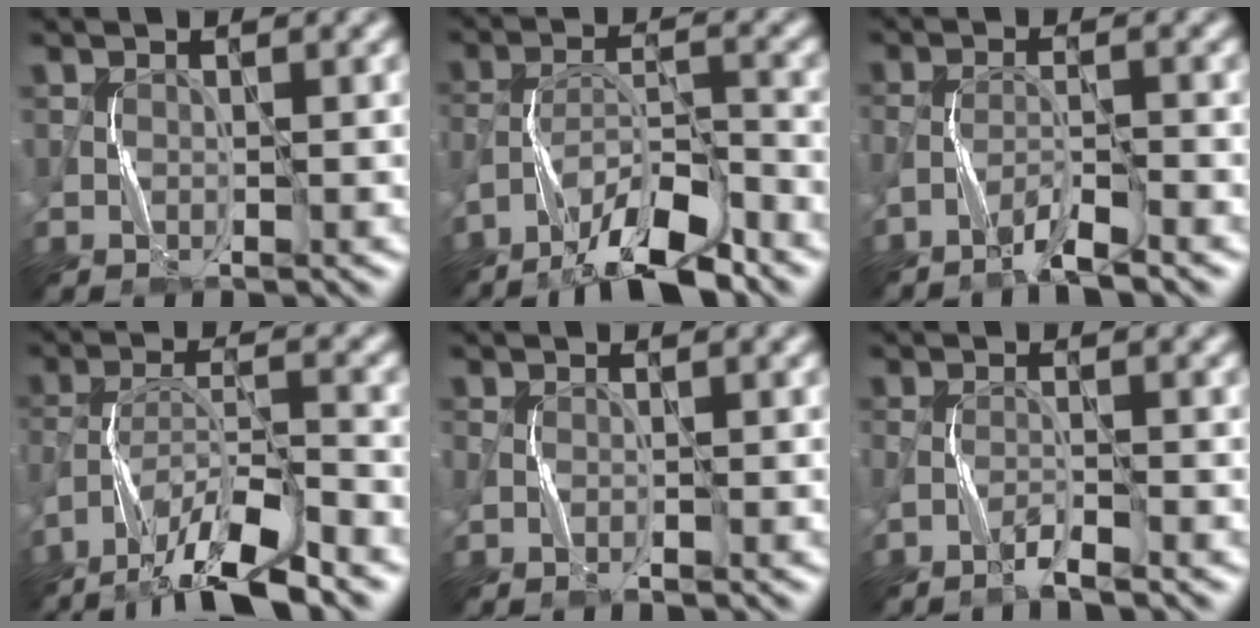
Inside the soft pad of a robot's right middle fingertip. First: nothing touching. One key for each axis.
{"total": 8.5, "fx": -6.6, "fy": 1.9, "fz": 5.0, "tx": -0.086, "ty": 0.006, "tz": -0.121}
{"total": 3.2, "fx": -2.4, "fy": 0.2, "fz": 2.1, "tx": -0.042, "ty": 0.005, "tz": -0.054}
{"total": 10.5, "fx": -8.3, "fy": 2.1, "fz": 6.1, "tx": -0.111, "ty": -0.001, "tz": -0.144}
{"total": 1.0, "fx": -0.5, "fy": 0.4, "fz": 0.8, "tx": -0.022, "ty": 0.001, "tz": -0.013}
{"total": 1.8, "fx": -1.4, "fy": 0.1, "fz": 1.2, "tx": -0.026, "ty": 0.004, "tz": -0.035}